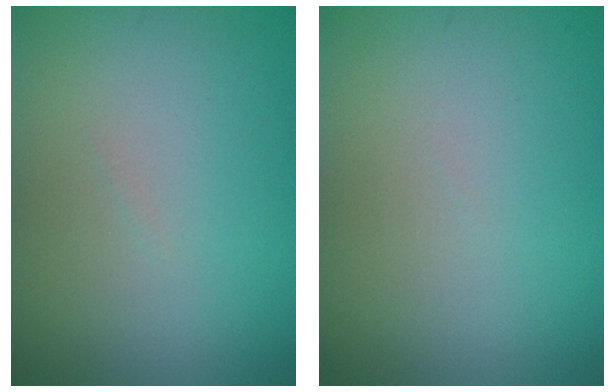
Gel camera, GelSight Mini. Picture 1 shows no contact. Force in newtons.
{"total": 0.0}